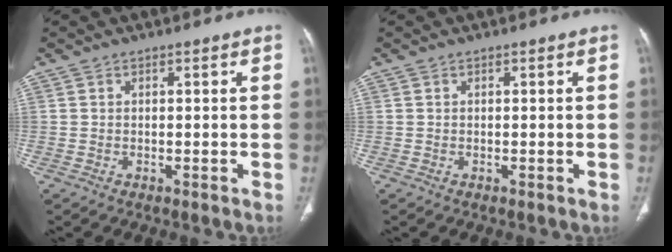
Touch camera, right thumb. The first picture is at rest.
{"total": 0.0}